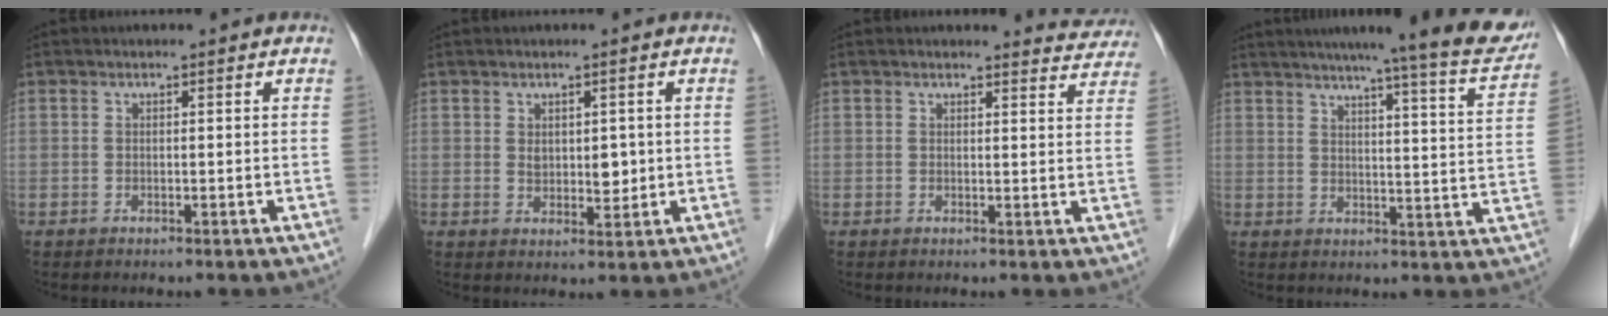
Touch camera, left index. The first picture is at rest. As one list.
[{"total": 3.3, "force": [0.5, 2.1, 2.5], "torque": [-0.038, -0.002, 0.014]}, {"total": 4.3, "force": [4.2, 0.8, -0.3], "torque": [0.010, -0.023, 0.024]}, {"total": 19.7, "force": [17.2, 0.0, 9.6], "torque": [-0.130, -0.046, 0.203]}]